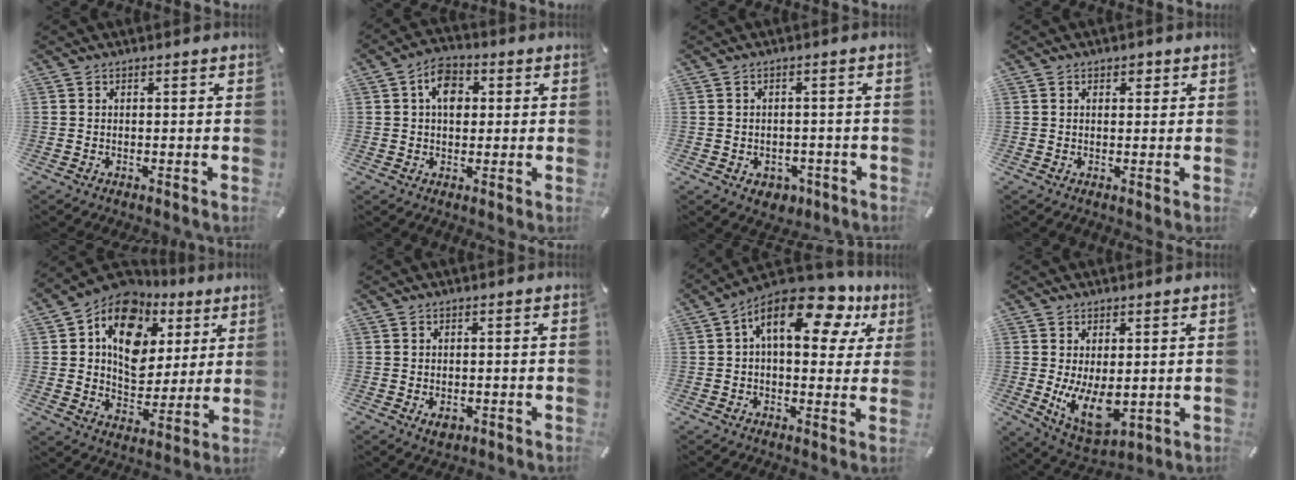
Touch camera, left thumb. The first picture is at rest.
{"total": 7.2, "force": [1.2, 5.1, 4.9], "torque": [-0.076, 0.006, 0.018]}
{"total": 4.0, "force": [-1.6, 3.1, 1.9], "torque": [-0.023, 0.005, -0.028]}
{"total": 1.9, "force": [0.6, 1.3, 1.1], "torque": [-0.010, 0.000, 0.006]}
{"total": 14.7, "force": [6.7, 11.0, 7.1], "torque": [-0.112, -0.042, 0.124]}
{"total": 2.4, "force": [-0.8, 1.6, 1.6], "torque": [-0.036, -0.001, -0.015]}
{"total": 16.5, "force": [7.4, 7.8, 12.5], "torque": [-0.188, -0.036, 0.121]}
{"total": 10.5, "force": [0.0, 5.9, 8.8], "torque": [-0.146, -0.022, 0.008]}